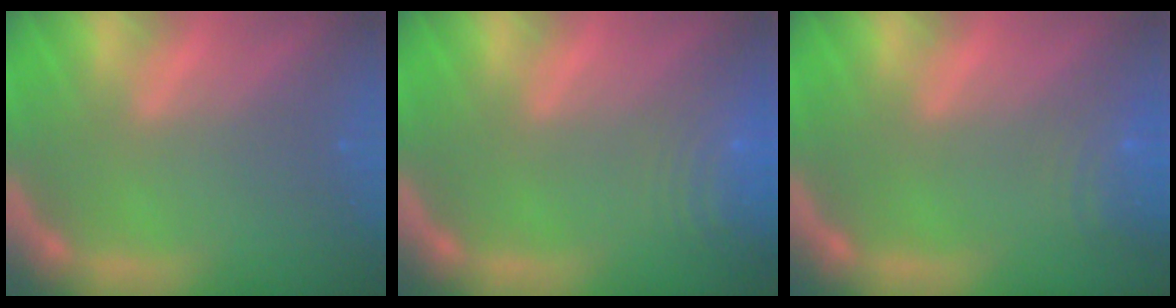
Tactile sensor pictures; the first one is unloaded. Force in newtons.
{"total": 9.1}
{"total": 5.6}